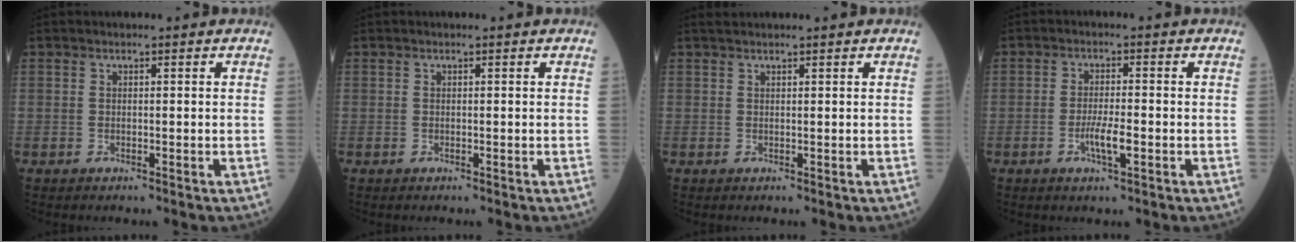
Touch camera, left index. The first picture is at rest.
{"total": 0.0}
{"total": 2.9, "force": [2.6, -0.1, 1.2], "torque": [-0.013, 0.026, 0.041]}
{"total": 3.7, "force": [-1.2, 0.5, 3.5], "torque": [-0.069, -0.002, -0.022]}